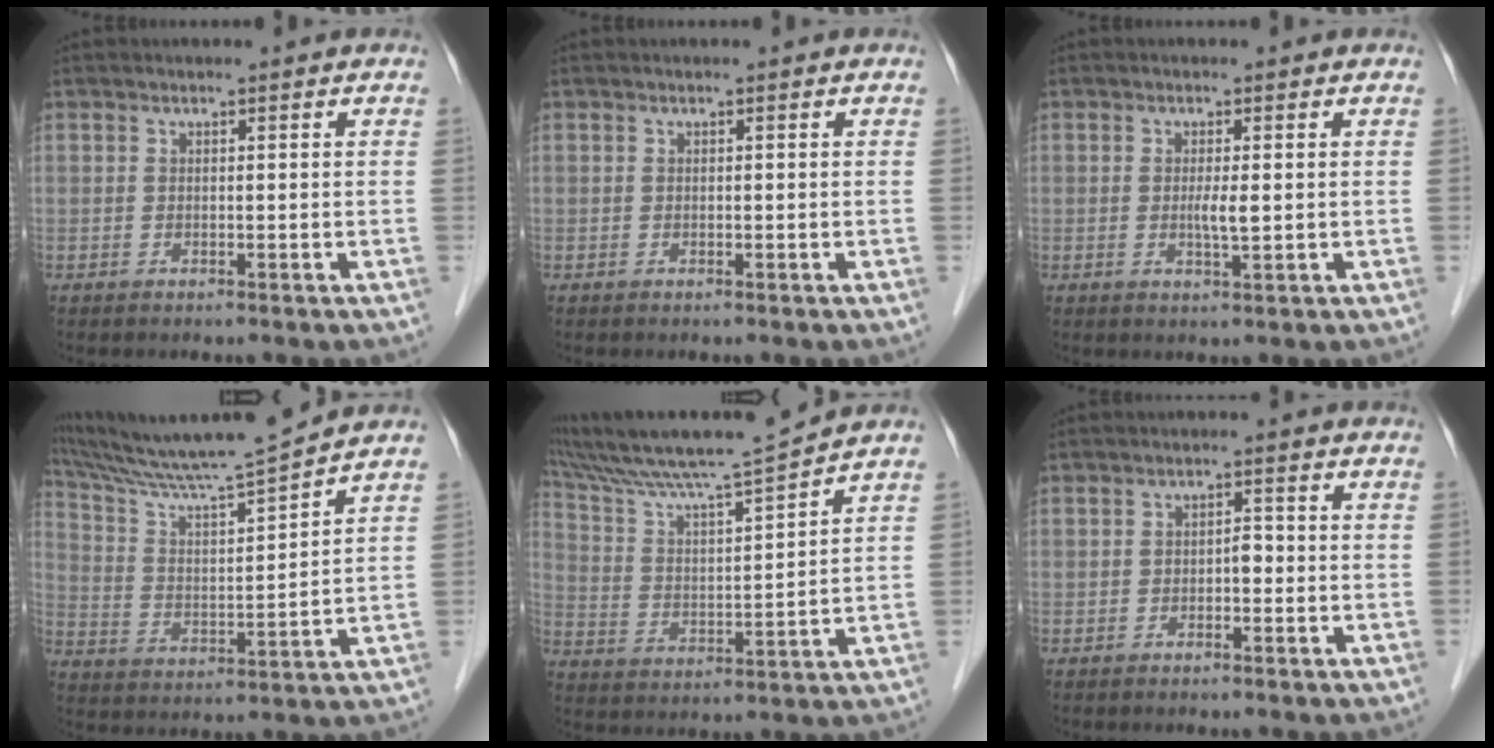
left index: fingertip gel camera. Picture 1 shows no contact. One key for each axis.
{"total": 0.0}
{"total": 2.2, "fx": 0.0, "fy": 0.2, "fz": 2.2, "tx": -0.043, "ty": -0.002, "tz": 0.000}
{"total": 13.0, "fx": 11.9, "fy": -2.1, "fz": 4.8, "tx": -0.093, "ty": -0.006, "tz": 0.213}
{"total": 12.8, "fx": 11.5, "fy": -1.9, "fz": 5.4, "tx": -0.104, "ty": 0.000, "tz": 0.204}
{"total": 1.6, "fx": -0.6, "fy": 0.8, "fz": 1.3, "tx": -0.014, "ty": 0.007, "tz": -0.012}